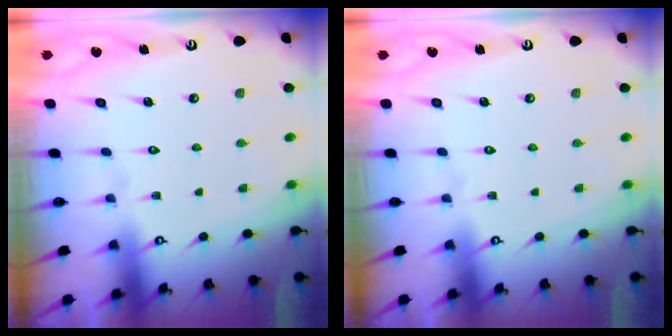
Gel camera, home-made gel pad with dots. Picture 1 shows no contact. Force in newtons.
{"total": 0.0}